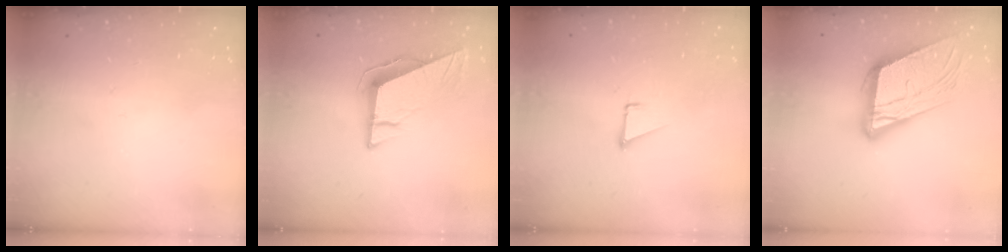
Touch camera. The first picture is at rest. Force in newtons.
{"total": 9.6, "press": 9.4, "slide": 1.8}
{"total": 1.6, "press": 1.5, "slide": 0.1}
{"total": 18.2, "press": 18.0, "slide": 2.7}